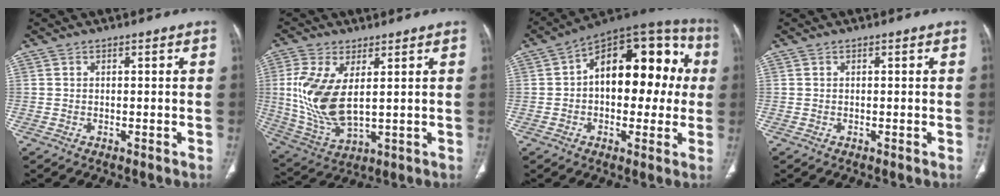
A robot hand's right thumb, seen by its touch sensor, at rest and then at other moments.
{"total": 13.2, "force": [2.1, 6.5, 11.3], "torque": [-0.247, -0.016, 0.057]}
{"total": 20.9, "force": [2.2, 12.1, 17.0], "torque": [-0.186, 0.045, 0.020]}
{"total": 0.0}